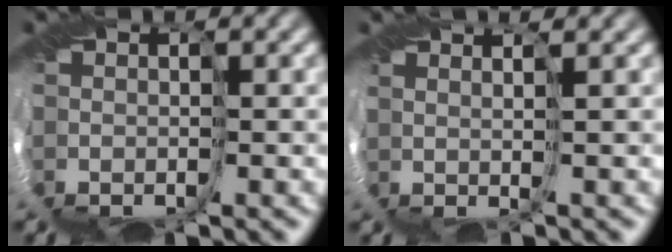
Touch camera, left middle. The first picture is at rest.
{"total": 2.8, "force": [2.1, 0.3, 1.8], "torque": [-0.007, 0.033, 0.006]}